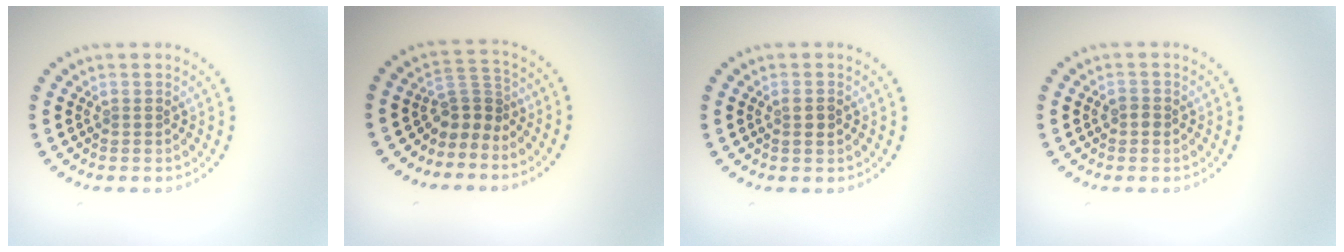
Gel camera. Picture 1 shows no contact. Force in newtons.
{"total": 2.7, "press": 1.8, "slide": 2.0}
{"total": 1.2, "press": 1.2, "slide": 0.4}
{"total": 0.9, "press": 0.9, "slide": 0.3}